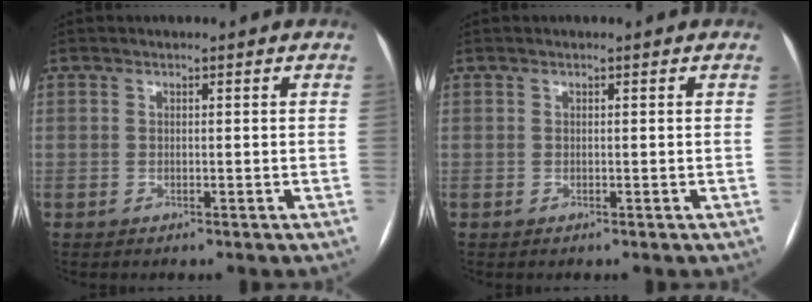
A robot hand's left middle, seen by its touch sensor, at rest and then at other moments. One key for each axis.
{"total": 0.0}